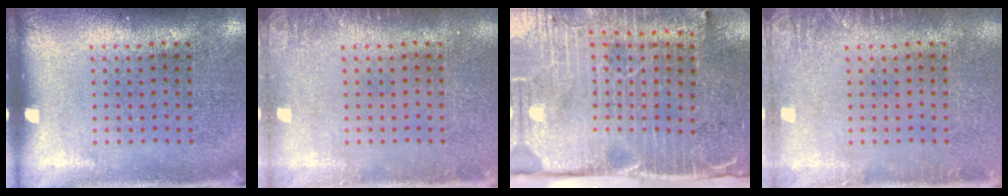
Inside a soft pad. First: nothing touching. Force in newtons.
{"total": 1.1, "press": 1.1, "slide": 0.2}
{"total": 4.7, "press": 3.9, "slide": 2.6}
{"total": 1.4, "press": 1.4, "slide": 0.3}